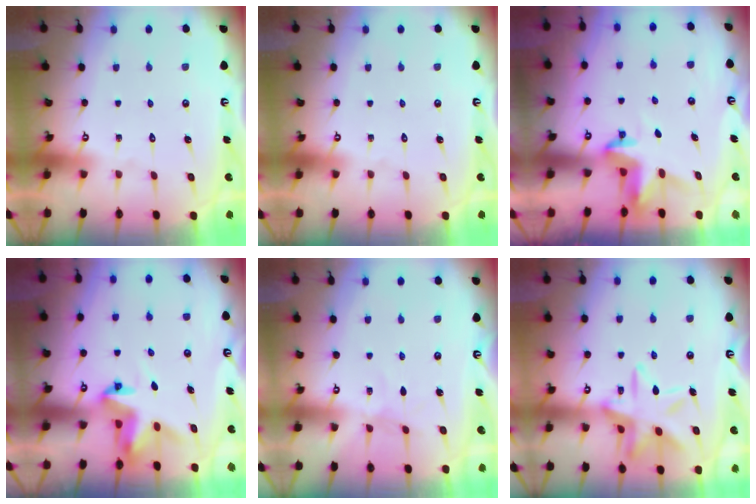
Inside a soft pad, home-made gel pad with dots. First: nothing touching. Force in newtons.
{"total": 0.0}
{"total": 3.7, "press": 3.7, "slide": 0.3}
{"total": 4.6, "press": 4.6, "slide": 0.2}
{"total": 3.0, "press": 2.9, "slide": 0.4}
{"total": 15.0, "press": 15.0, "slide": 1.1}